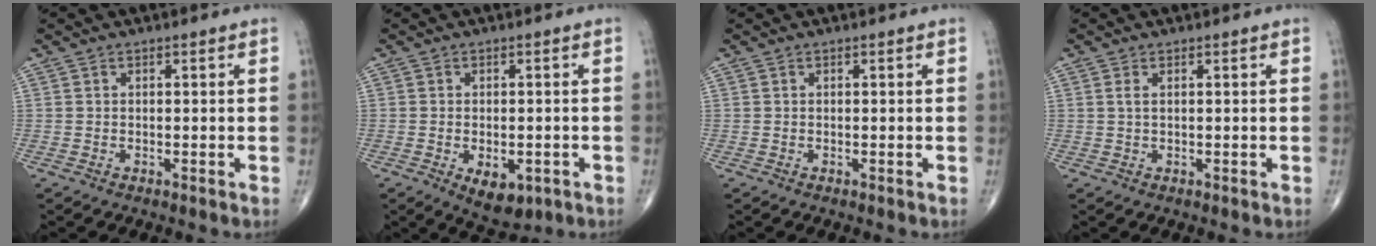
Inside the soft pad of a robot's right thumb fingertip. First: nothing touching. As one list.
[{"total": 6.5, "force": [-2.3, 3.6, 4.9], "torque": [-0.064, 0.002, -0.020]}, {"total": 0.0}, {"total": 1.2, "force": [0.4, 0.4, 1.0], "torque": [-0.026, 0.006, 0.011]}]